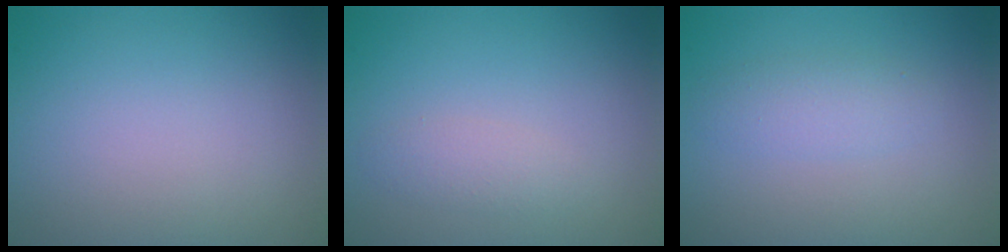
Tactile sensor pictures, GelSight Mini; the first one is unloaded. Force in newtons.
{"total": 1.3, "press": 1.3, "slide": 0.1}
{"total": 1.9, "press": 1.9, "slide": 0.0}